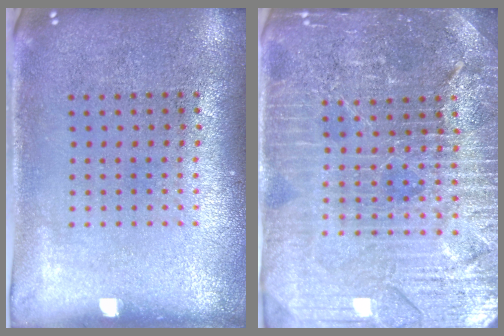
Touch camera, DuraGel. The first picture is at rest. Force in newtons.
{"total": 4.9, "press": 4.6, "slide": 1.7}